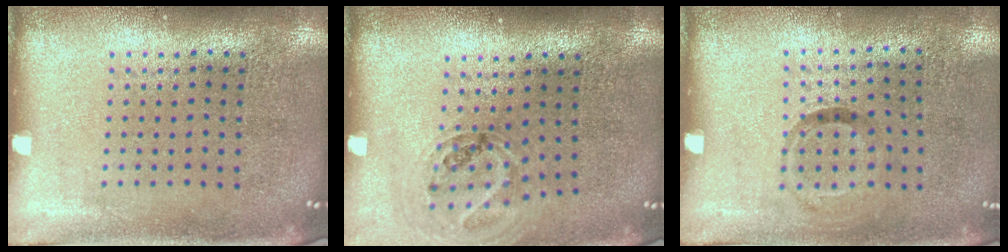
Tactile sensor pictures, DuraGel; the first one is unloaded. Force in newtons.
{"total": 1.1, "press": 1.1, "slide": 0.2}
{"total": 1.0, "press": 0.6, "slide": 0.8}